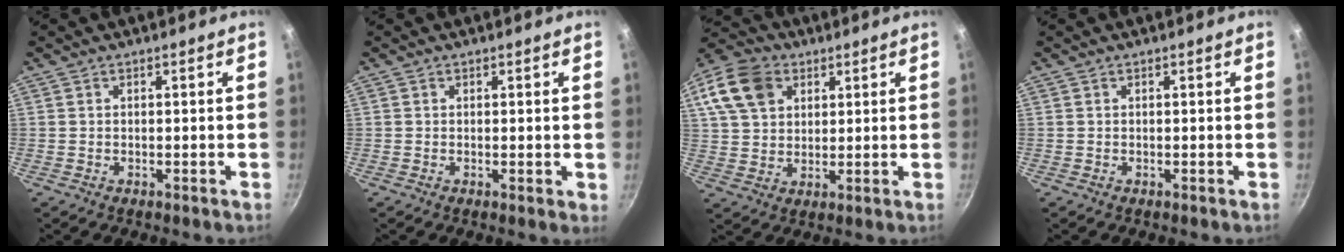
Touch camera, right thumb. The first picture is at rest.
{"total": 1.0, "force": [0.1, 0.2, 0.9], "torque": [-0.013, -0.003, 0.000]}
{"total": 14.7, "force": [6.0, 10.8, 8.0], "torque": [-0.144, 0.010, 0.104]}
{"total": 0.0}